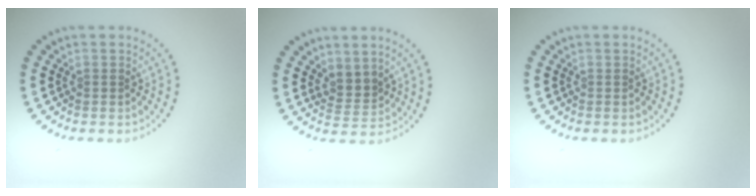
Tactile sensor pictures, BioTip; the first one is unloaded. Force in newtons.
{"total": 2.0, "press": 1.3, "slide": 1.6}
{"total": 0.0}